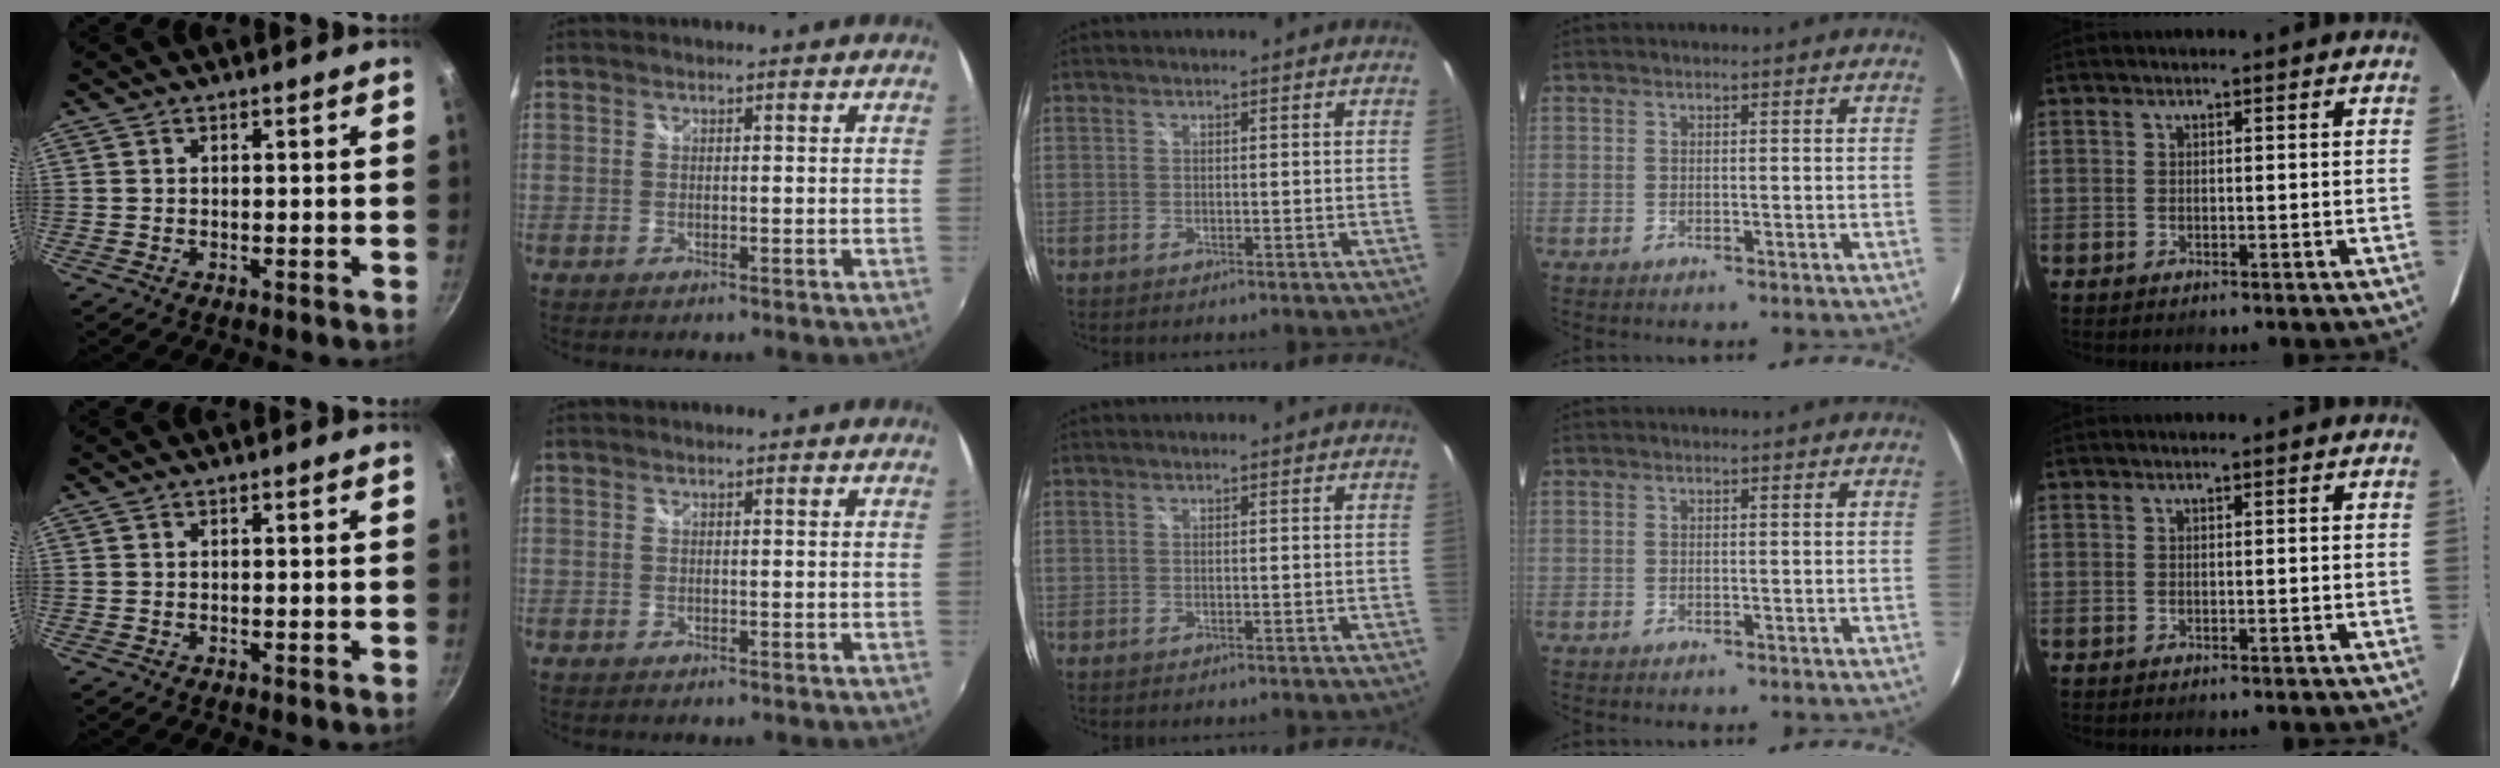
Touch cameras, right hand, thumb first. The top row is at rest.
{}